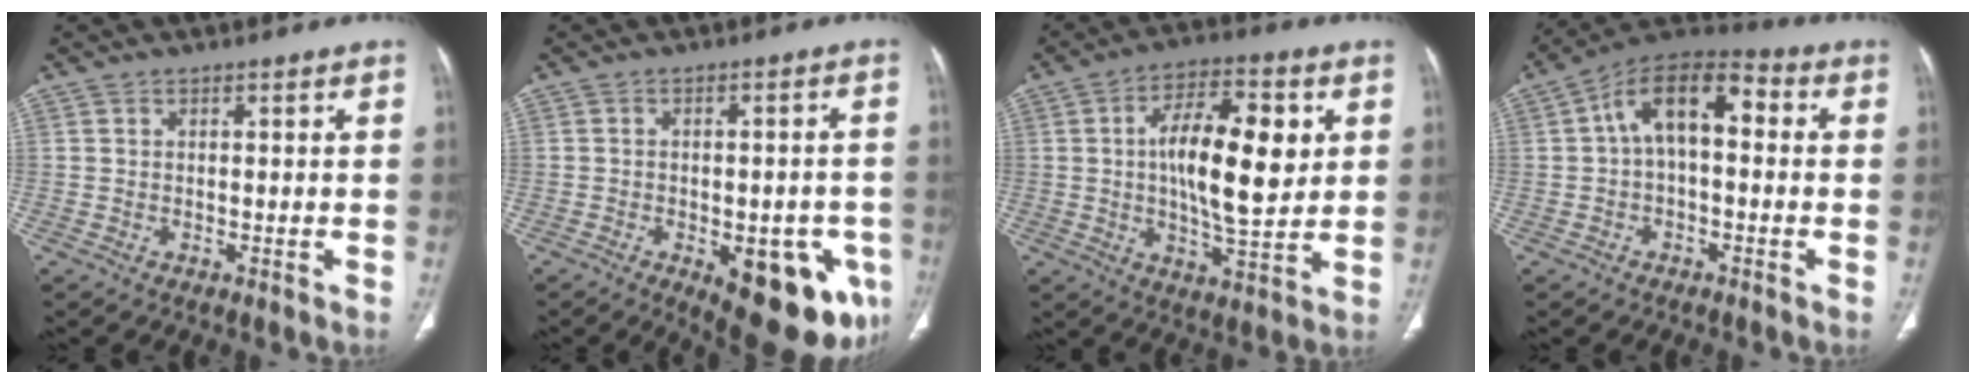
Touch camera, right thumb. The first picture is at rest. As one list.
[{"total": 17.1, "force": [-6.6, 7.8, 13.7], "torque": [-0.119, 0.010, -0.067]}, {"total": 16.4, "force": [2.9, 6.4, 14.8], "torque": [-0.226, -0.005, 0.045]}, {"total": 11.2, "force": [1.2, 6.1, 9.4], "torque": [-0.142, 0.039, 0.005]}]